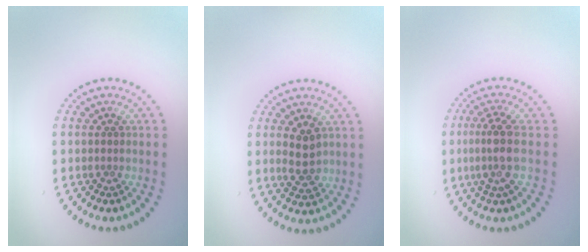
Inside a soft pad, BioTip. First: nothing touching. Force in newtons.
{"total": 2.5, "press": 2.5, "slide": 0.3}
{"total": 3.0, "press": 2.4, "slide": 1.8}